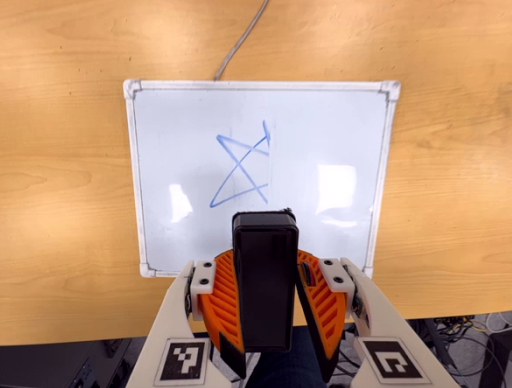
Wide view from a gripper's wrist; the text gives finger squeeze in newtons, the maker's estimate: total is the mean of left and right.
{"total": 8.7, "left": 8.1, "right": 9.4}